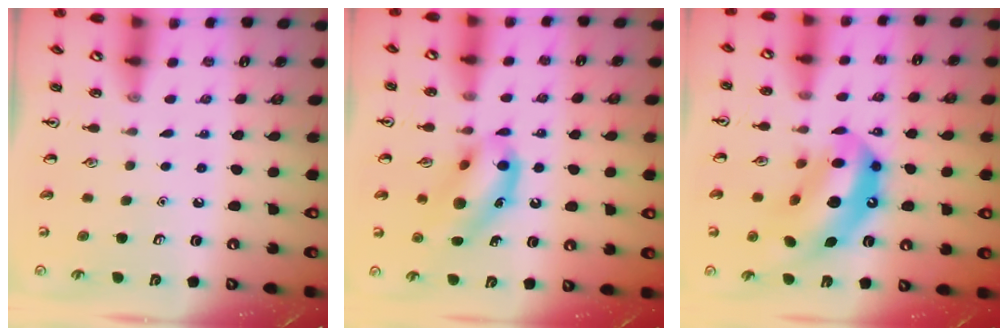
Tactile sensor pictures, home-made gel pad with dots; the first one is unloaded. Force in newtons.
{"total": 14.0, "press": 13.6, "slide": 3.0}
{"total": 16.3, "press": 15.5, "slide": 5.0}